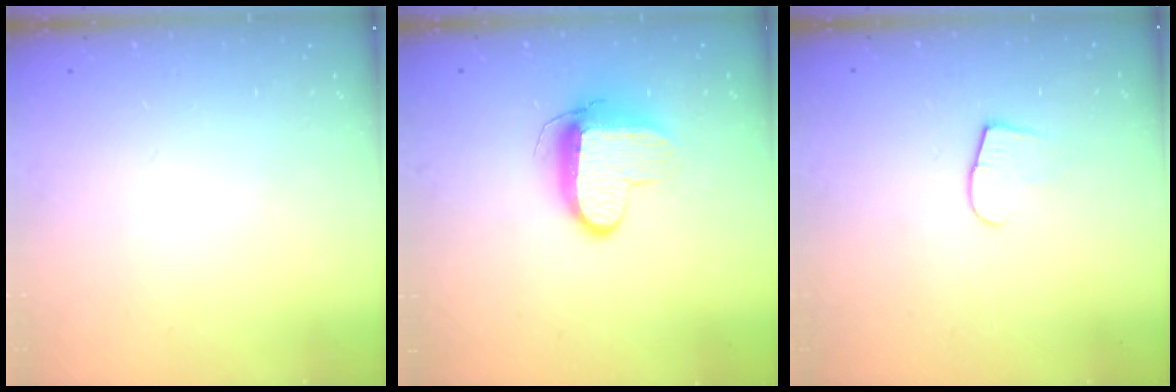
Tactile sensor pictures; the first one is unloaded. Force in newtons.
{"total": 9.5, "press": 9.5, "slide": 0.8}
{"total": 5.7, "press": 5.7, "slide": 0.5}